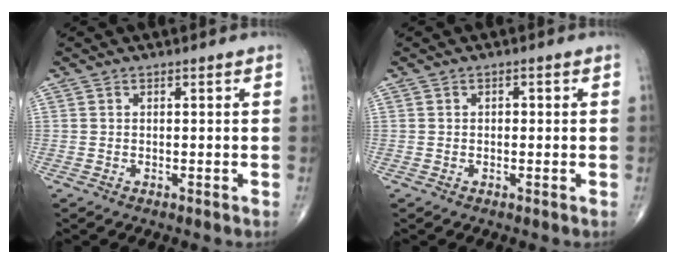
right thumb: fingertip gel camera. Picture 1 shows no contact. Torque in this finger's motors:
{"motor_torque": [-0.29, -0.40, 0.00, -0.10, 0.05]}